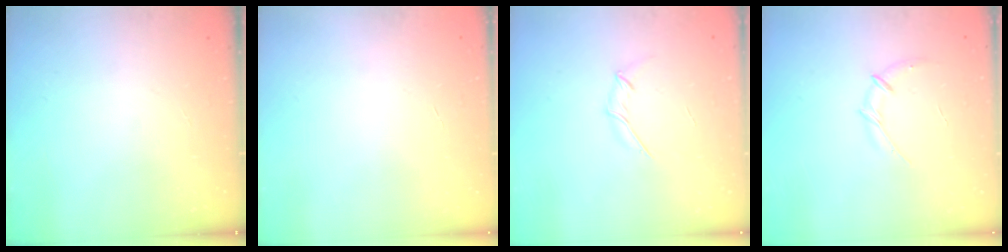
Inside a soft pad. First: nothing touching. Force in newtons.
{"total": 0.5, "press": 0.5, "slide": 0.1}
{"total": 4.5, "press": 4.3, "slide": 1.1}
{"total": 6.5, "press": 6.4, "slide": 1.4}